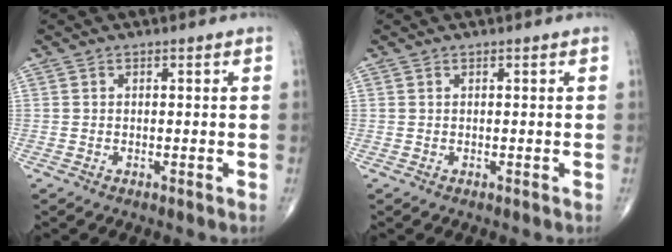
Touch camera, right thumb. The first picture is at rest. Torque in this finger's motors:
{"motor_torque": [-0.09, -0.06, 0.10, -0.02, 0.01]}